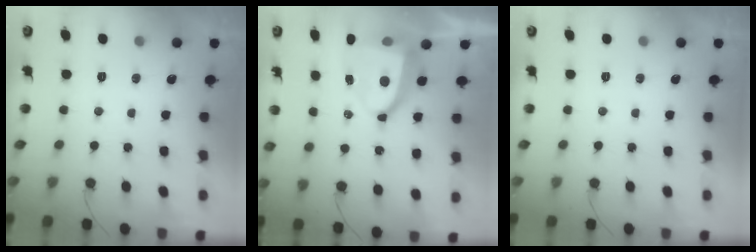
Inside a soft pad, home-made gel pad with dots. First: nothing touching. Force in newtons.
{"total": 9.6, "press": 9.6, "slide": 1.0}
{"total": 0.0}